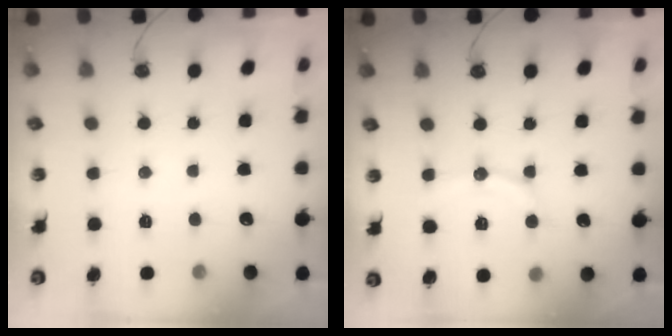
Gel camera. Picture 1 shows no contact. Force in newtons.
{"total": 9.8, "press": 9.7, "slide": 1.0}